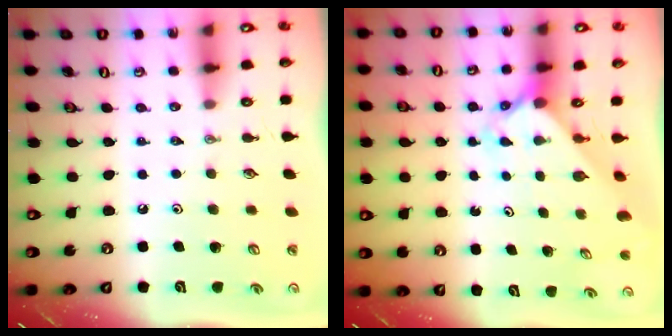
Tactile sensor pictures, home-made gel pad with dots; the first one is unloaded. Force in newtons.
{"total": 2.4, "press": 2.4, "slide": 0.2}